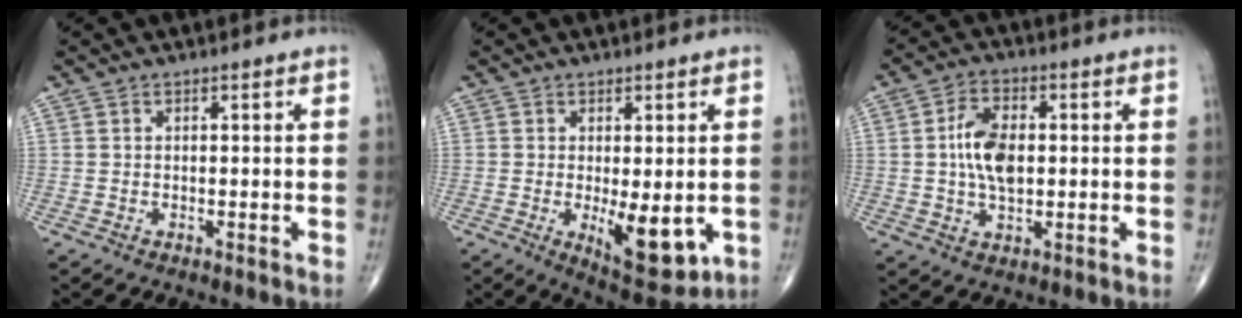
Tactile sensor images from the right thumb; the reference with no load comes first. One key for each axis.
{"total": 9.6, "fx": -1.9, "fy": 3.8, "fz": 8.6, "tx": -0.106, "ty": -0.022, "tz": -0.016}
{"total": 8.6, "fx": 0.5, "fy": 4.8, "fz": 7.2, "tx": -0.128, "ty": 0.006, "tz": 0.008}